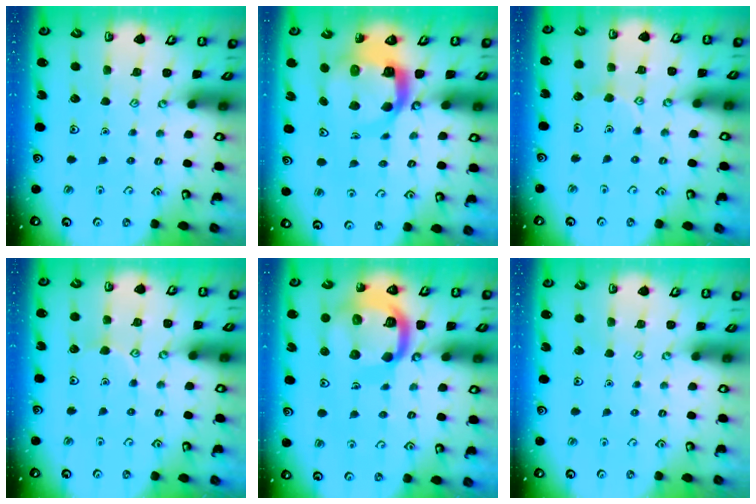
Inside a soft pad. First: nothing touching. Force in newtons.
{"total": 10.3, "press": 10.2, "slide": 1.4}
{"total": 5.7, "press": 5.7, "slide": 0.6}
{"total": 4.5, "press": 4.5, "slide": 0.5}
{"total": 17.4, "press": 17.3, "slide": 1.9}
{"total": 0.0}